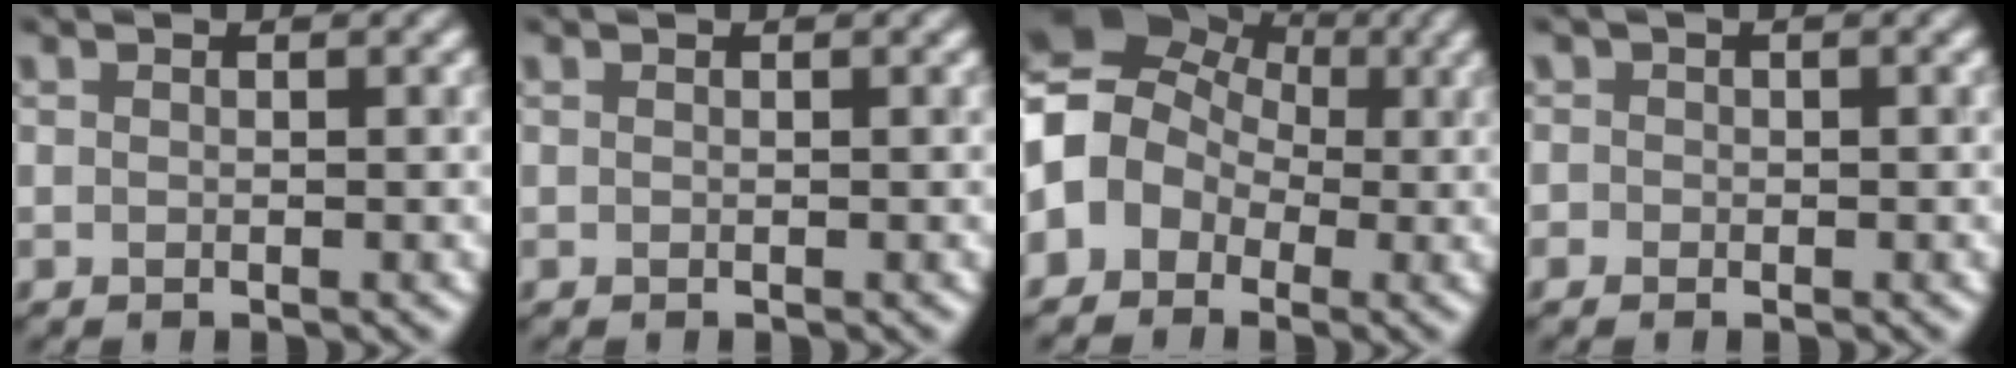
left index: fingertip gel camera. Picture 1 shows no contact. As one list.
[{"total": 0.0}, {"total": 6.9, "force": [-0.4, 5.8, 3.6], "torque": [-0.071, 0.012, -0.031]}, {"total": 1.2, "force": [0.0, 1.2, 0.3], "torque": [0.008, 0.008, -0.015]}]